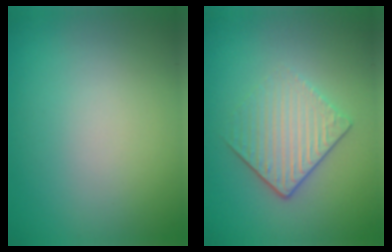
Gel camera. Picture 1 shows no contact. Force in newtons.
{"total": 3.9, "press": 3.1, "slide": 2.3}